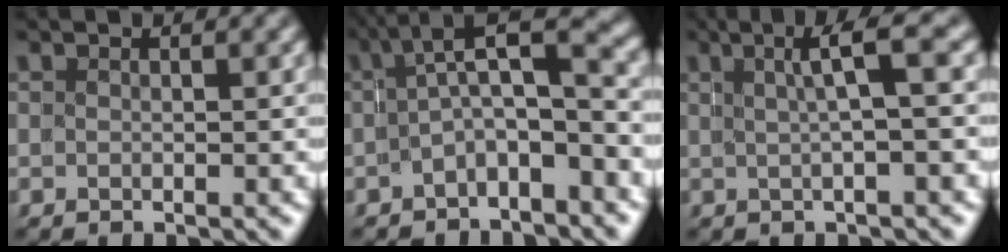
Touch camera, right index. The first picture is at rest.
{"total": 5.4, "force": [-1.1, 2.7, 4.5], "torque": [-0.060, -0.009, -0.015]}
{"total": 3.0, "force": [0.9, -0.7, 2.8], "torque": [-0.033, 0.018, 0.014]}